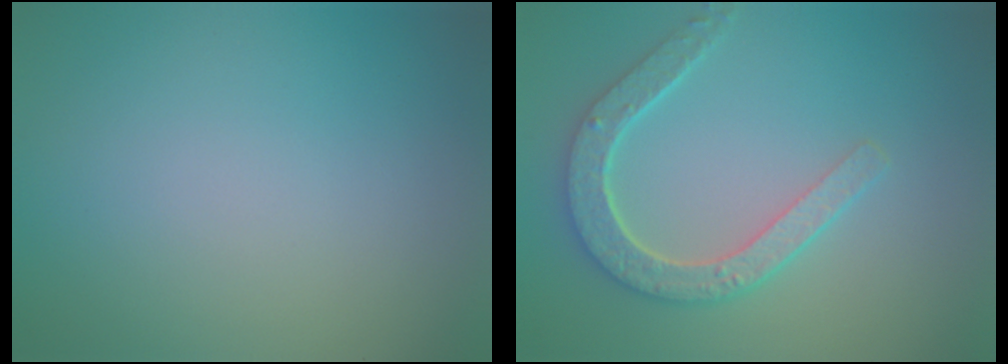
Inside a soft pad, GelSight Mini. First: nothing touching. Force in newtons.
{"total": 4.6, "press": 3.8, "slide": 2.7}